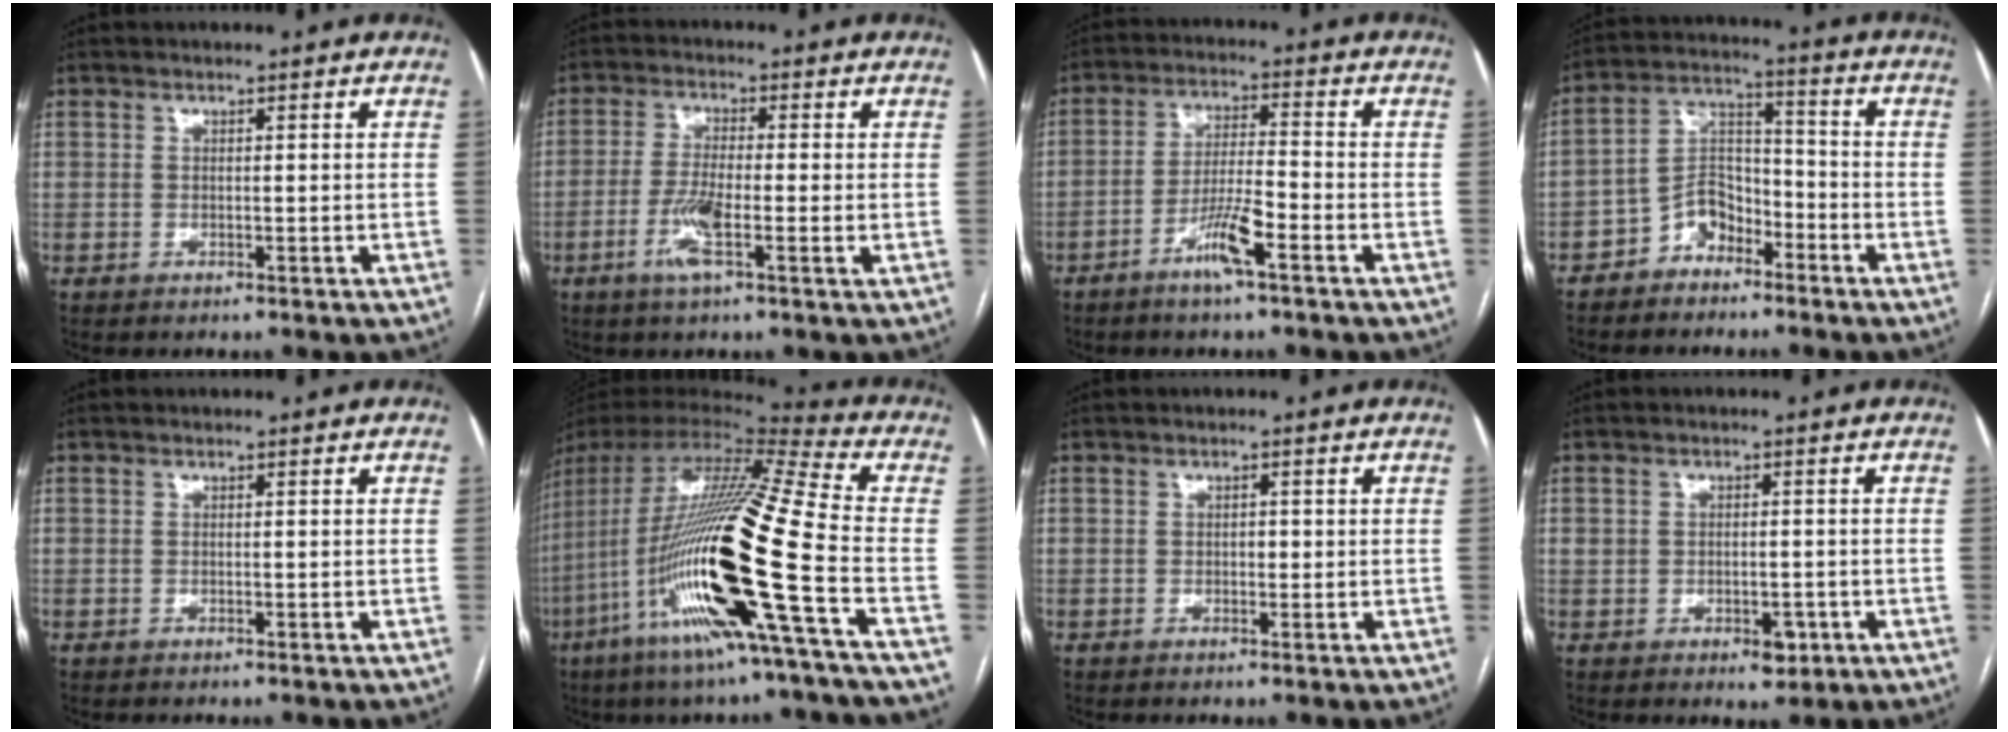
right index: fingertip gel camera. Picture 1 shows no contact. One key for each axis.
{"total": 6.2, "fx": -2.1, "fy": 0.6, "fz": 5.8, "tx": -0.114, "ty": -0.010, "tz": -0.044}
{"total": 6.8, "fx": -3.9, "fy": 0.3, "fz": 5.5, "tx": -0.106, "ty": -0.002, "tz": -0.074}
{"total": 6.8, "fx": -4.4, "fy": 4.1, "fz": 3.3, "tx": -0.065, "ty": 0.023, "tz": -0.083}
{"total": 0.0}
{"total": 26.7, "fx": -7.9, "fy": 0.3, "fz": 25.5, "tx": -0.499, "ty": -0.043, "tz": -0.165}
{"total": 1.0, "fx": 0.0, "fy": 0.6, "fz": 0.8, "tx": -0.011, "ty": 0.002, "tz": 0.000}
{"total": 3.9, "fx": -1.1, "fy": 2.5, "fz": 2.7, "tx": -0.035, "ty": 0.009, "tz": -0.004}